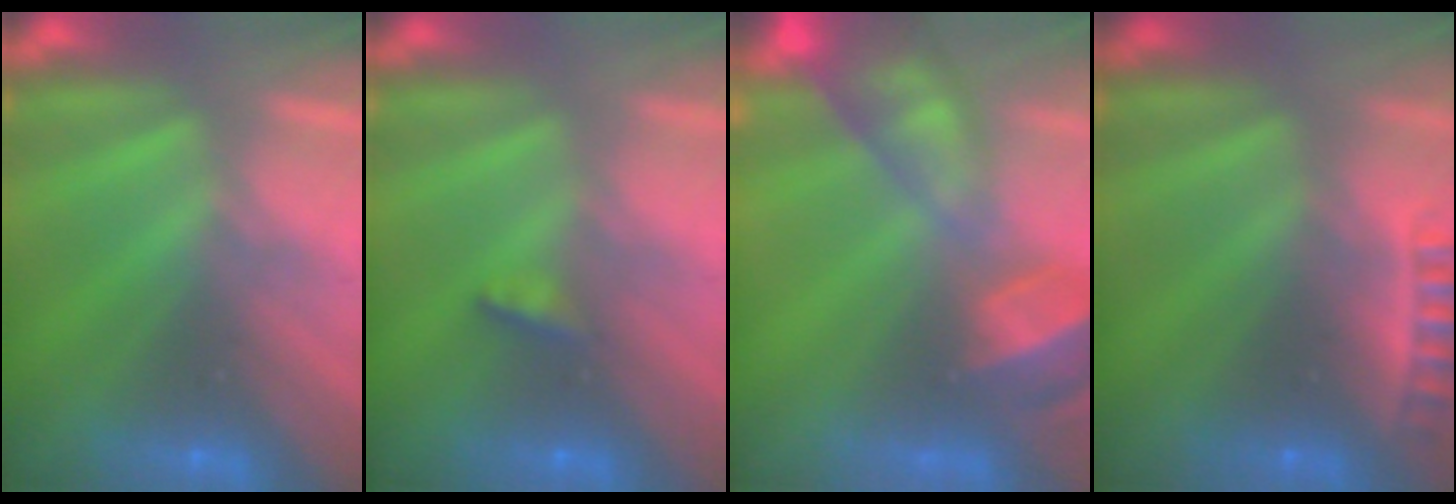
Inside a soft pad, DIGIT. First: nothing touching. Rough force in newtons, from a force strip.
{"total": 2.9}
{"total": 7.8}
{"total": 2.4}